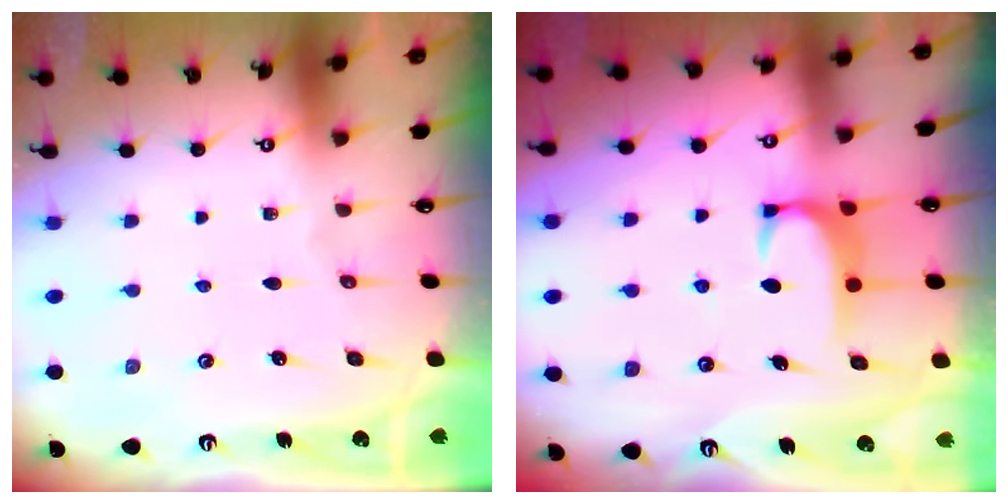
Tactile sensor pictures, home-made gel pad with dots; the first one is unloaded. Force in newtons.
{"total": 2.0, "press": 1.9, "slide": 0.6}